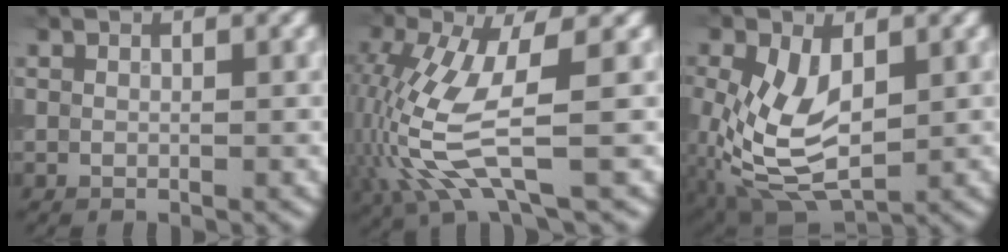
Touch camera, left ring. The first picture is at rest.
{"total": 8.0, "force": [-1.9, 2.5, 7.4], "torque": [-0.193, -0.011, -0.038]}
{"total": 7.4, "force": [-0.4, 4.0, 6.2], "torque": [-0.149, -0.005, -0.009]}